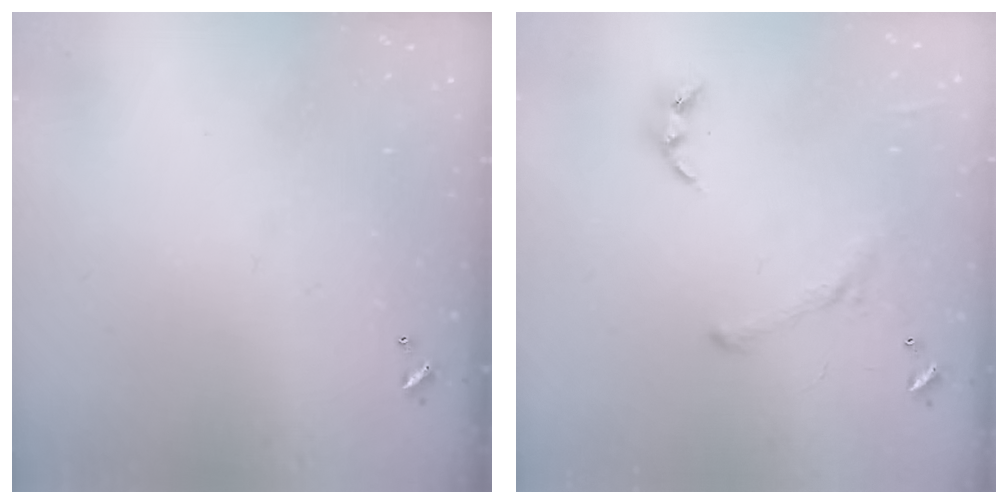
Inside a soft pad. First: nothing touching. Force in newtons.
{"total": 1.6, "press": 1.4, "slide": 0.8}